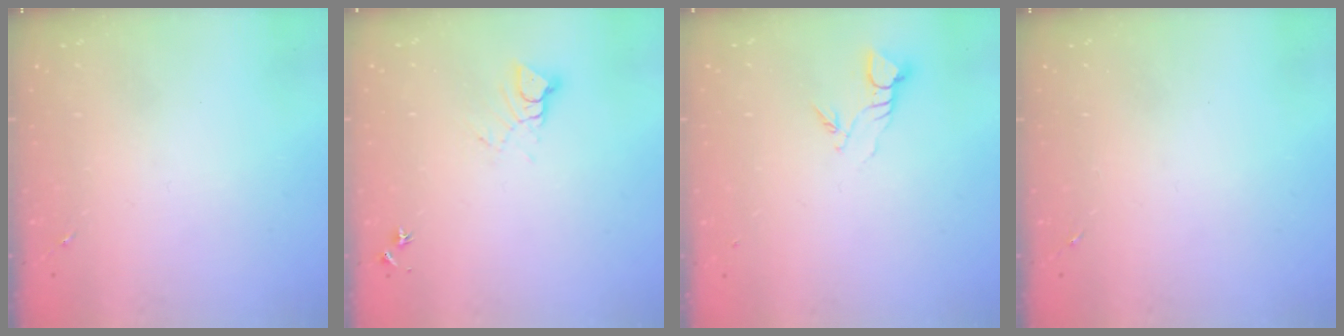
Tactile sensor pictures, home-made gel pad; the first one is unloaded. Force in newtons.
{"total": 4.0, "press": 4.0, "slide": 0.3}
{"total": 3.8, "press": 3.8, "slide": 0.3}
{"total": 0.0}